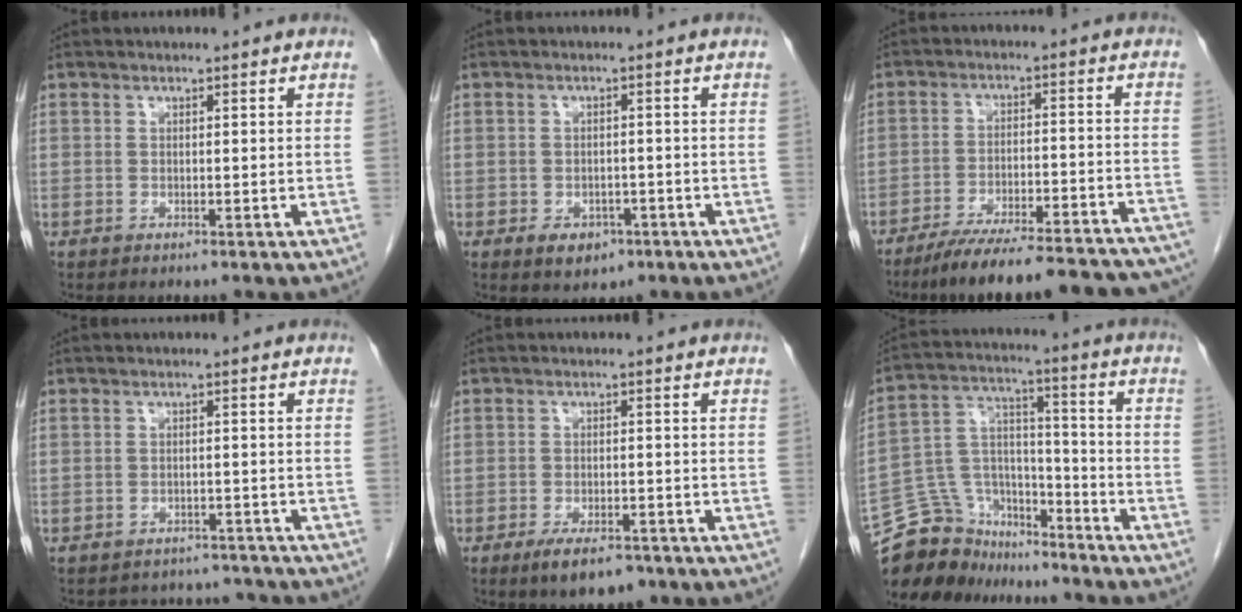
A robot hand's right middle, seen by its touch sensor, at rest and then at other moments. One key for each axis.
{"total": 3.6, "fx": -2.0, "fy": 2.4, "fz": 1.9, "tx": -0.025, "ty": 0.001, "tz": -0.017}
{"total": 23.3, "fx": -20.8, "fy": 3.0, "fz": 10.0, "tx": -0.103, "ty": -0.006, "tz": -0.282}
{"total": 6.7, "fx": -6.4, "fy": 2.2, "fz": 0.1, "tx": 0.001, "ty": 0.016, "tz": -0.074}
{"total": 5.8, "fx": -4.0, "fy": 2.1, "fz": 3.7, "tx": -0.064, "ty": -0.006, "tz": -0.060}
{"total": 14.9, "fx": -13.4, "fy": 6.2, "fz": 2.4, "tx": -0.060, "ty": 0.052, "tz": -0.232}